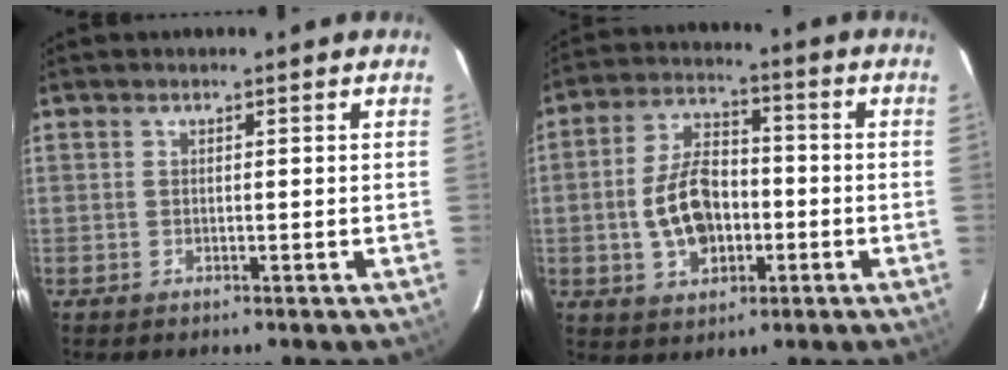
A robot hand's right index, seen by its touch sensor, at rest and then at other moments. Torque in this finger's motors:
{"motor_torque": [0.60, -0.30, 0.29, 0.13]}